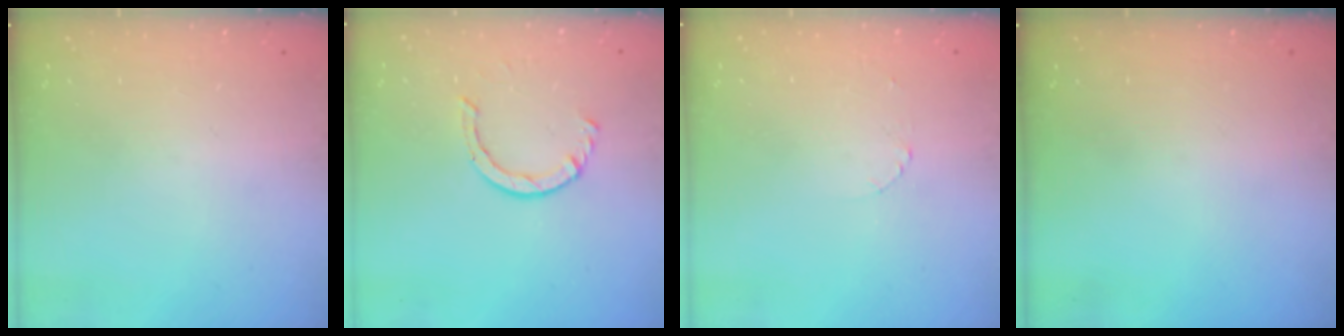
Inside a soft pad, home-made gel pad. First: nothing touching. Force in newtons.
{"total": 2.9, "press": 2.9, "slide": 0.4}
{"total": 1.3, "press": 1.3, "slide": 0.1}
{"total": 0.0}